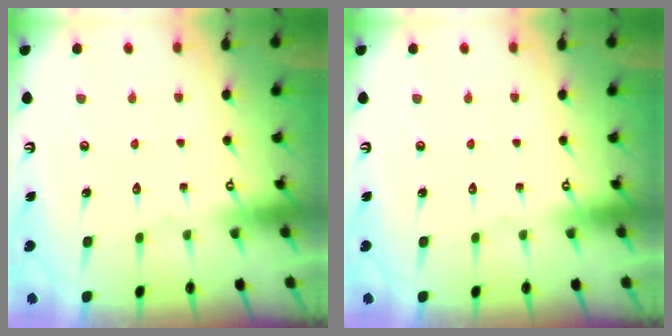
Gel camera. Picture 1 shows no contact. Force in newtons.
{"total": 0.0}